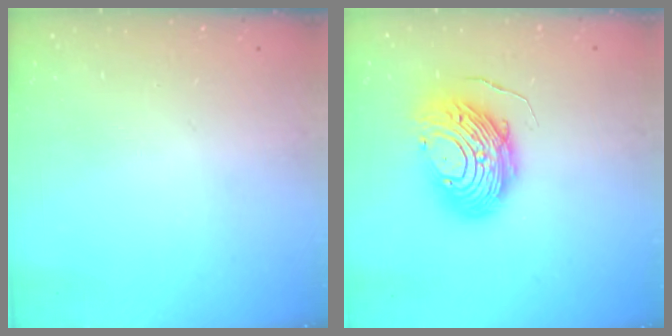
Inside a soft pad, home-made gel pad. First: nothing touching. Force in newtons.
{"total": 13.5, "press": 13.4, "slide": 1.0}